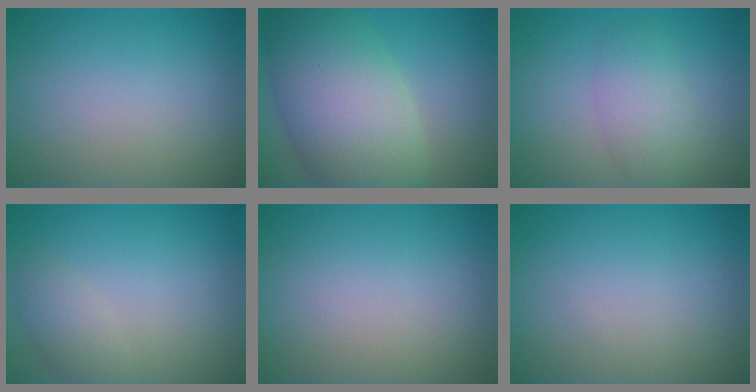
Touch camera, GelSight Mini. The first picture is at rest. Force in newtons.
{"total": 10.9, "press": 10.9, "slide": 0.7}
{"total": 3.2, "press": 3.2, "slide": 0.0}
{"total": 1.9, "press": 1.9, "slide": 0.2}
{"total": 0.0}
{"total": 0.0}